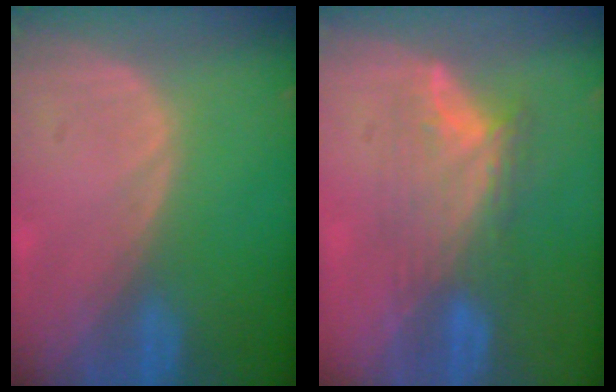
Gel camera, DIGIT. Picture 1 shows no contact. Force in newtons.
{"total": 7.0, "press": 6.5, "slide": 2.6}